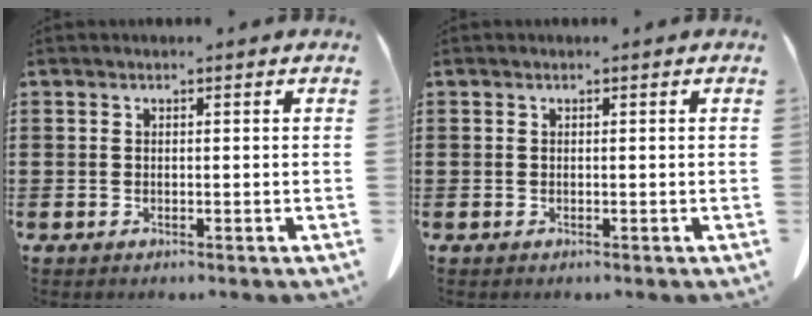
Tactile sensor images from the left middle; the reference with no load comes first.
{"total": 0.0}